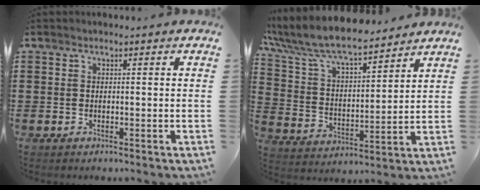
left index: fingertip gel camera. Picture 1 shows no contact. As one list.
[{"total": 8.7, "force": [7.8, 1.7, 3.6], "torque": [-0.103, -0.042, 0.133]}]